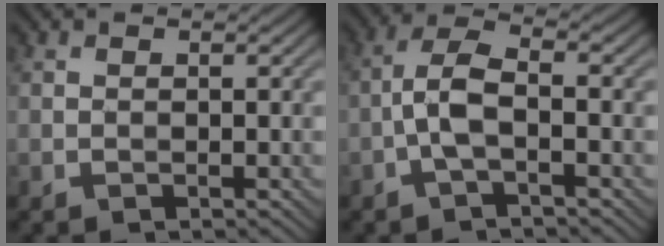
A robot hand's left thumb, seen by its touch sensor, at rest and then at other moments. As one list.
[{"total": 4.6, "force": [-1.5, 1.6, 4.1], "torque": [-0.089, 0.011, -0.041]}]